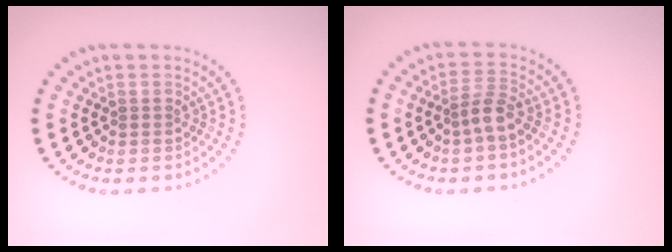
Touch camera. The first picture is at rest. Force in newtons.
{"total": 2.2, "press": 1.7, "slide": 1.4}